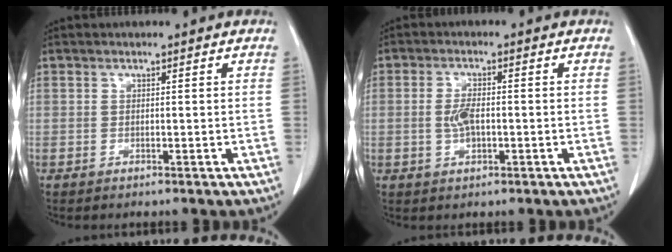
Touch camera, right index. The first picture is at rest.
{"total": 3.5, "force": [-0.4, 1.4, 3.2], "torque": [-0.068, 0.001, -0.007]}